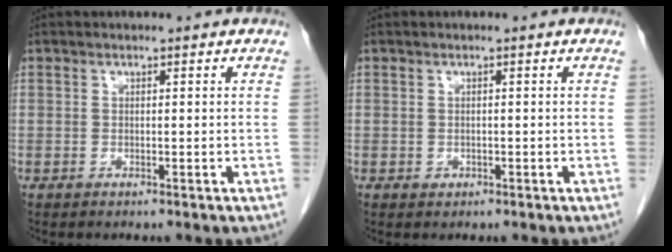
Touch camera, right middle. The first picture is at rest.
{"total": 0.7, "force": [-0.2, 0.6, 0.2], "torque": [-0.005, 0.001, -0.001]}